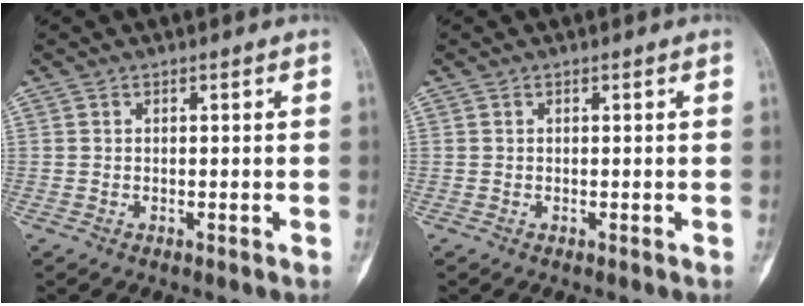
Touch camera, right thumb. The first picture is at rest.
{"total": 0.0}